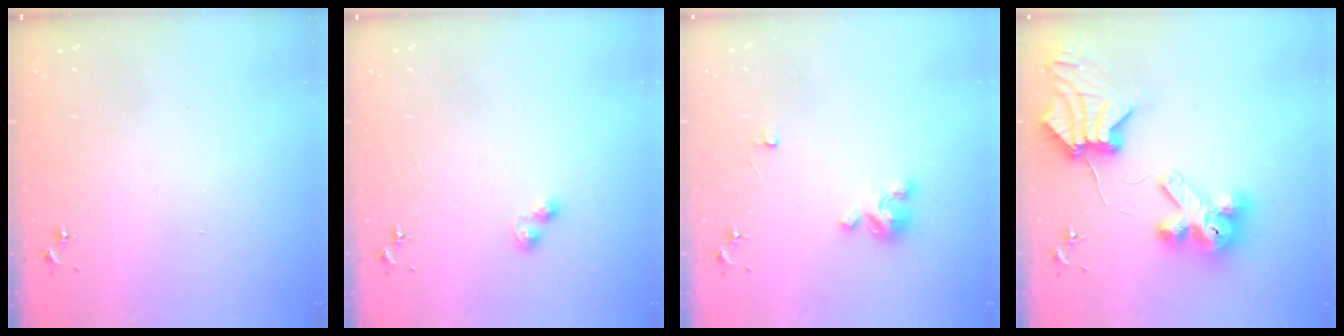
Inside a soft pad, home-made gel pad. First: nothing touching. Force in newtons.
{"total": 4.1, "press": 4.1, "slide": 0.5}
{"total": 5.2, "press": 5.2, "slide": 0.4}
{"total": 12.6, "press": 12.5, "slide": 1.7}